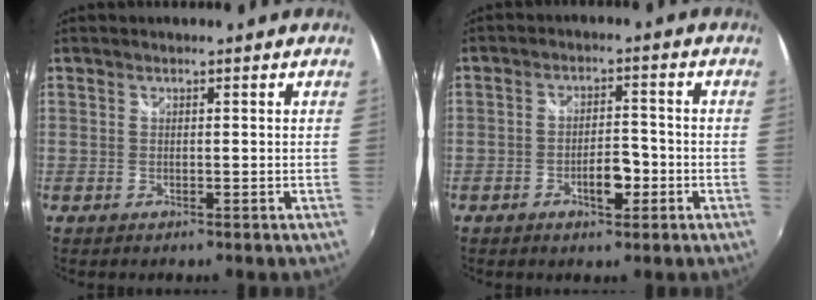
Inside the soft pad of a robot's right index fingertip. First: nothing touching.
{"total": 4.8, "force": [-2.1, 2.1, 3.8], "torque": [-0.070, 0.007, -0.026]}